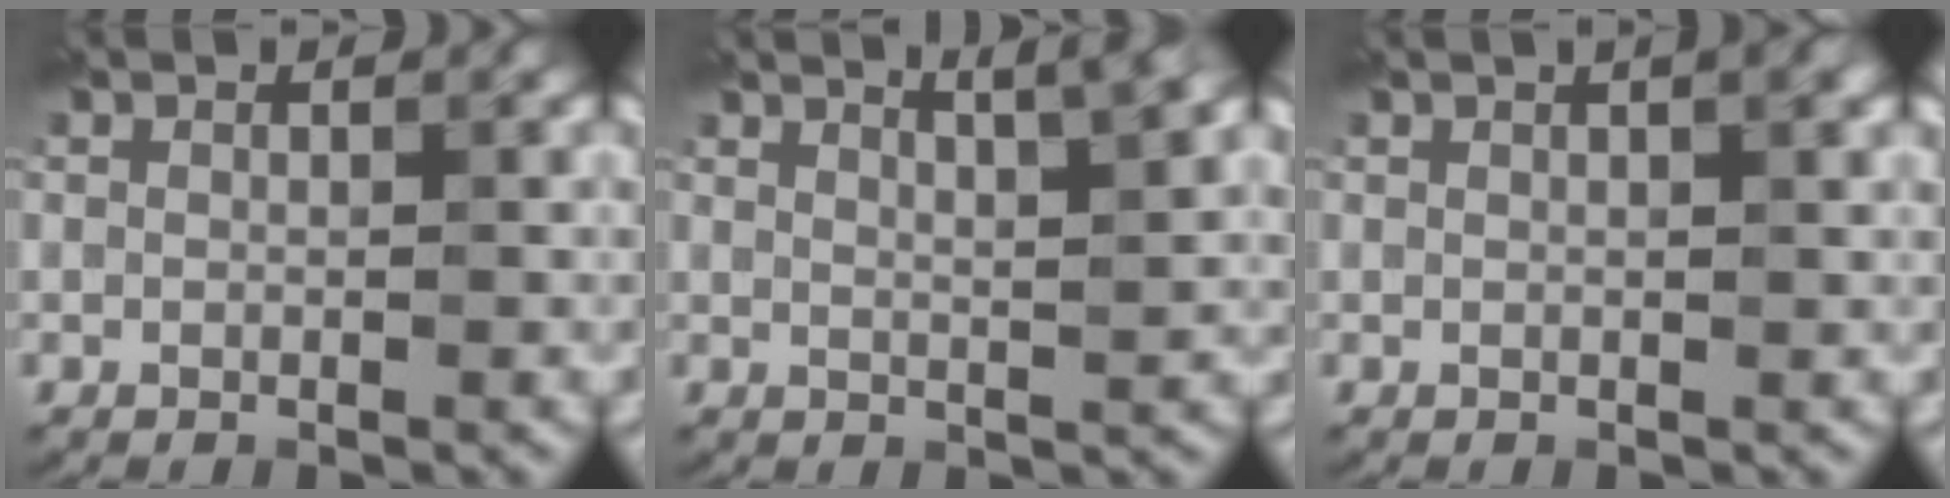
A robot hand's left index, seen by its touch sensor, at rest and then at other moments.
{"total": 4.5, "force": [3.4, 0.9, 2.9], "torque": [-0.023, 0.019, 0.028]}
{"total": 3.1, "force": [1.7, 1.1, 2.4], "torque": [-0.012, 0.005, 0.009]}